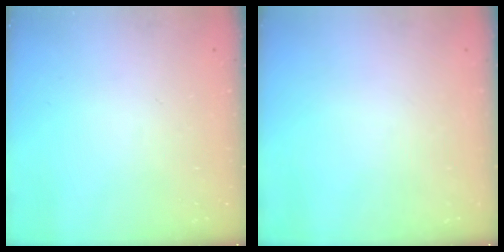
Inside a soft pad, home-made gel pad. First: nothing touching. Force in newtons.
{"total": 0.0}